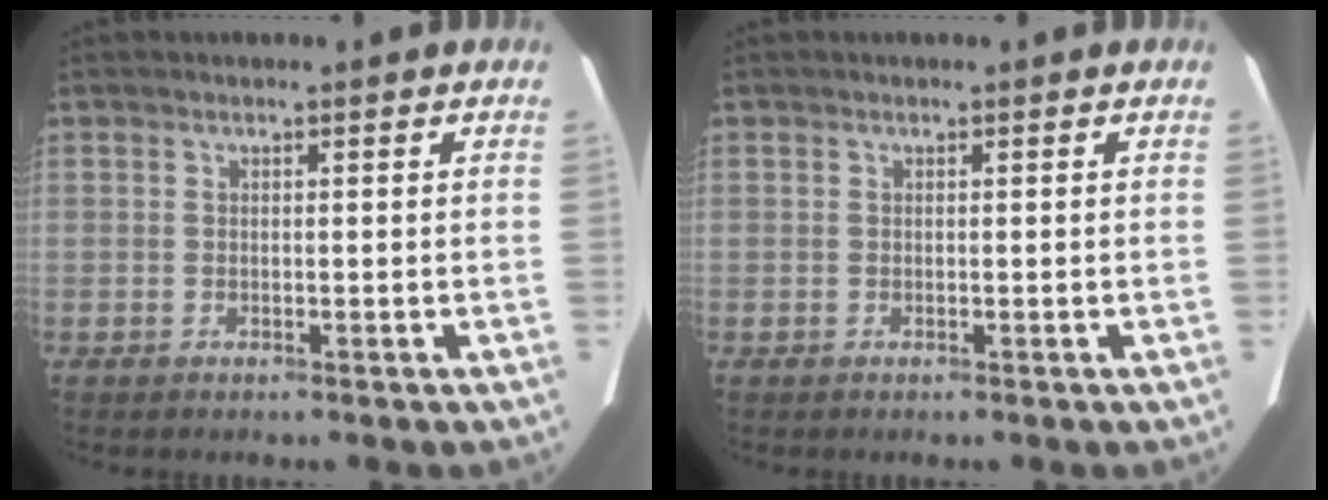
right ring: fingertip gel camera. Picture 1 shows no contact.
{"total": 0.0}